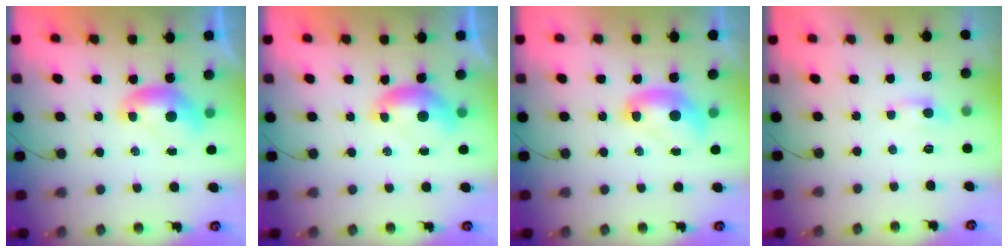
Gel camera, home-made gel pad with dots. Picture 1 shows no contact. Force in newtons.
{"total": 0.8, "press": 0.6, "slide": 0.5}
{"total": 2.1, "press": 2.1, "slide": 0.2}
{"total": 0.6, "press": 0.4, "slide": 0.5}